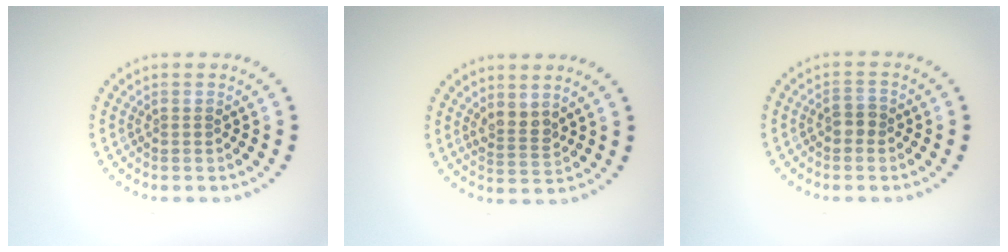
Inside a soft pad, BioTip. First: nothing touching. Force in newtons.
{"total": 2.0, "press": 1.7, "slide": 1.2}
{"total": 1.3, "press": 1.2, "slide": 0.5}